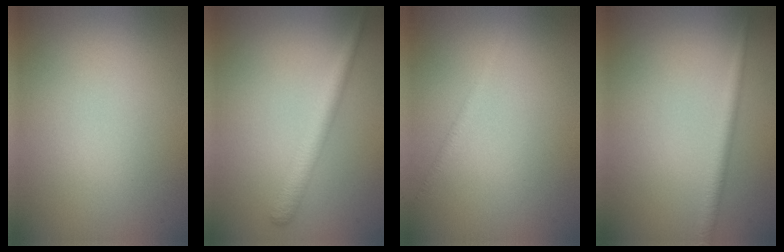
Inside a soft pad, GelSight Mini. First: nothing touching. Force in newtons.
{"total": 2.8, "press": 2.8, "slide": 0.1}
{"total": 1.0, "press": 1.0, "slide": 0.1}
{"total": 1.8, "press": 1.8, "slide": 0.1}